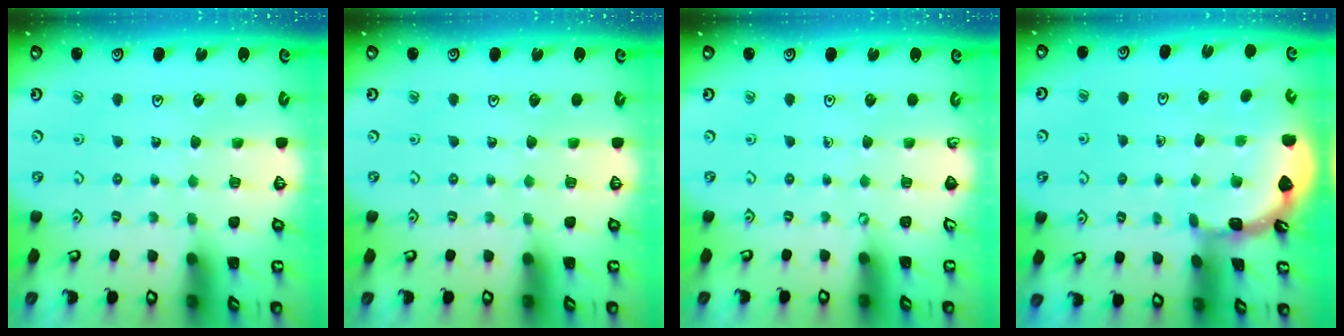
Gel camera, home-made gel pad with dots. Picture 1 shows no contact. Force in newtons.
{"total": 0.0}
{"total": 0.0}
{"total": 1.7, "press": 1.7, "slide": 0.1}